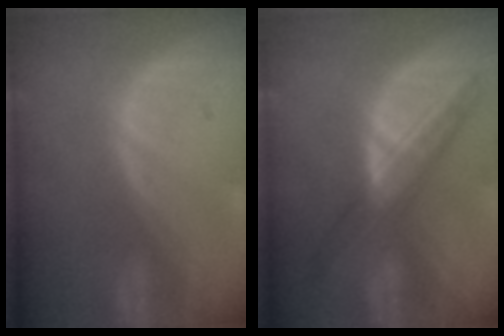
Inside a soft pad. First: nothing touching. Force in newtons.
{"total": 7.2, "press": 6.8, "slide": 2.4}